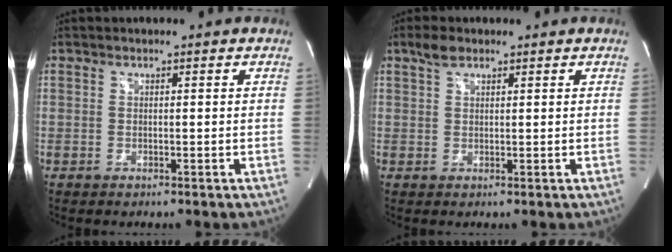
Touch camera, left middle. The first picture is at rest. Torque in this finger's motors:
{"motor_torque": [0.32, 0.15, -0.15, 0.00]}